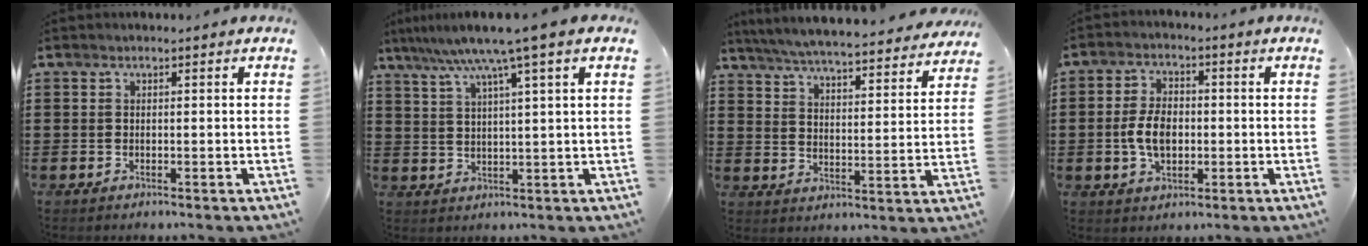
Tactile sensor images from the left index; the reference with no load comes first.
{"total": 7.4, "force": [4.7, -0.6, 5.7], "torque": [-0.124, -0.013, 0.076]}
{"total": 5.7, "force": [5.5, -0.4, 1.3], "torque": [-0.053, -0.041, 0.092]}
{"total": 6.1, "force": [-0.7, 3.6, 4.8], "torque": [-0.110, 0.003, -0.020]}